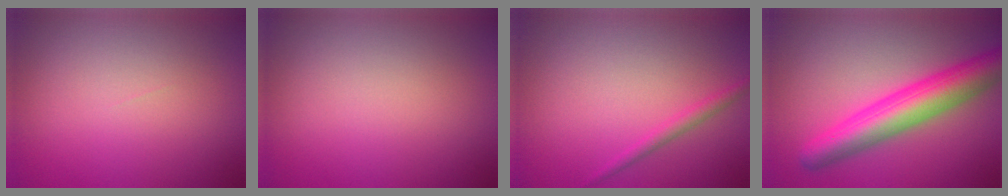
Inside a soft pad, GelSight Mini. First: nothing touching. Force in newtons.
{"total": 0.0}
{"total": 1.3, "press": 1.3, "slide": 0.0}
{"total": 7.0, "press": 7.0, "slide": 0.1}